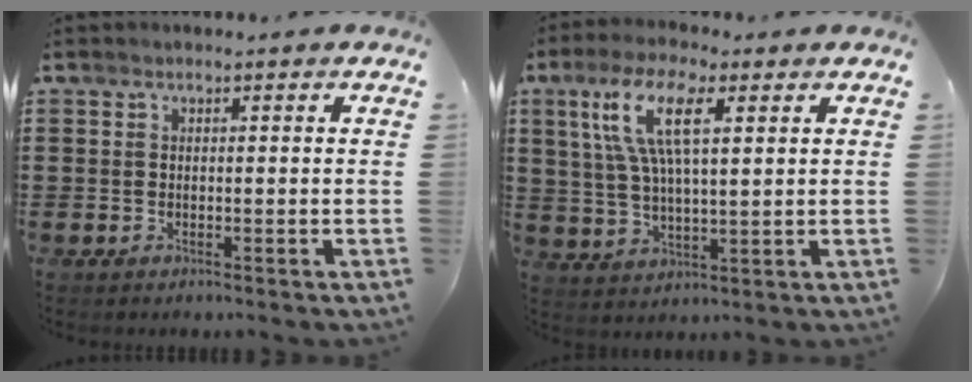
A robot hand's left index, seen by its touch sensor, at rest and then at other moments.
{"total": 10.3, "force": [4.3, 3.5, 8.7], "torque": [-0.186, 0.012, 0.073]}